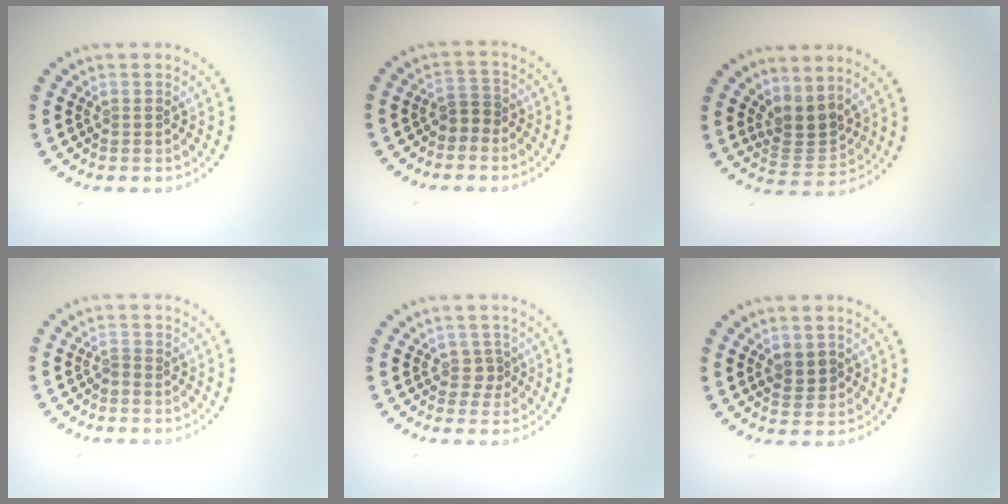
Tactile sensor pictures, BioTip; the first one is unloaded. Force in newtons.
{"total": 1.8, "press": 1.5, "slide": 0.9}
{"total": 2.8, "press": 2.0, "slide": 1.9}
{"total": 0.6, "press": 0.2, "slide": 0.6}
{"total": 1.3, "press": 1.1, "slide": 0.7}
{"total": 1.4, "press": 1.3, "slide": 0.5}